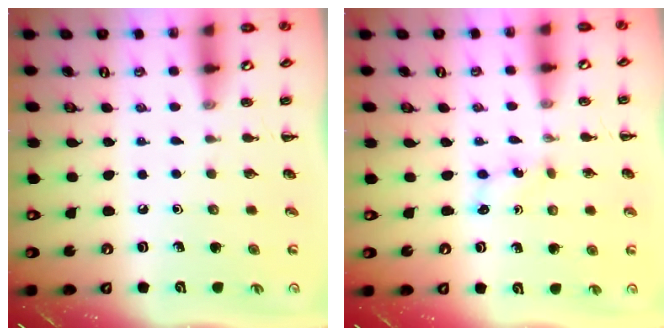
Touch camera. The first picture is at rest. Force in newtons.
{"total": 2.8, "press": 2.6, "slide": 1.0}